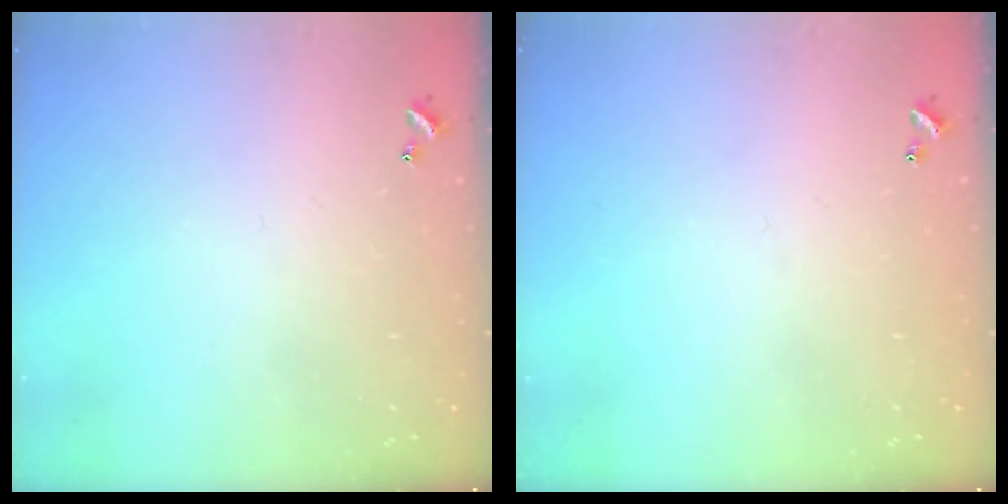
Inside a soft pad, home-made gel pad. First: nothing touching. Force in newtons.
{"total": 0.0}